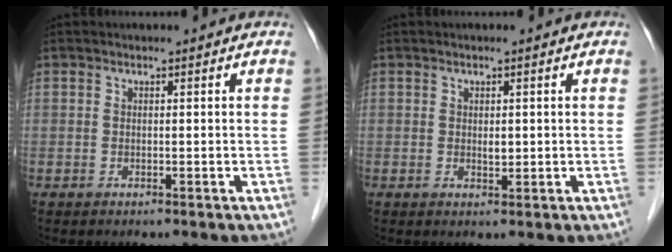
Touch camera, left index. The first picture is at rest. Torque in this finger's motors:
{"motor_torque": [0.05, 0.06, -0.01, 0.00]}